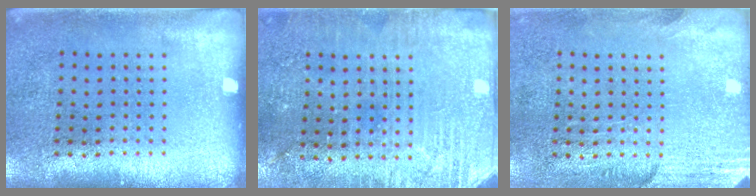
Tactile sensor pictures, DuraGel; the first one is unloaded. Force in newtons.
{"total": 2.9, "press": 2.8, "slide": 0.4}
{"total": 2.8, "press": 2.4, "slide": 1.4}